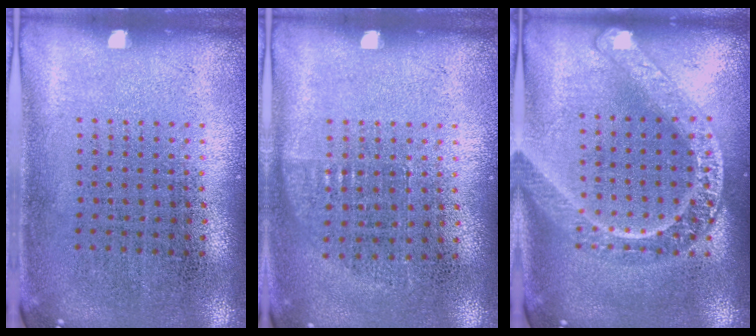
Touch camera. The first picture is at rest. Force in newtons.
{"total": 0.7, "press": 0.6, "slide": 0.3}
{"total": 2.3, "press": 2.3, "slide": 0.2}